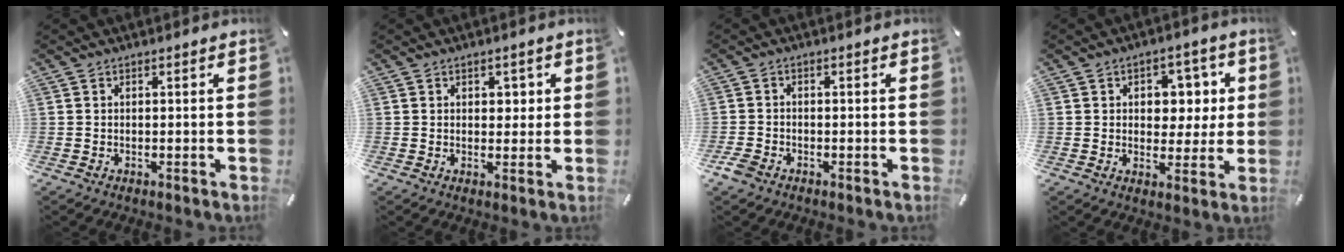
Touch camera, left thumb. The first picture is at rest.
{"total": 2.4, "force": [0.7, 1.9, 1.3], "torque": [-0.004, -0.003, 0.004]}
{"total": 2.7, "force": [-1.8, 1.7, 1.2], "torque": [-0.032, 0.004, -0.037]}
{"total": 7.7, "force": [1.6, 6.3, 4.1], "torque": [-0.041, -0.004, 0.022]}